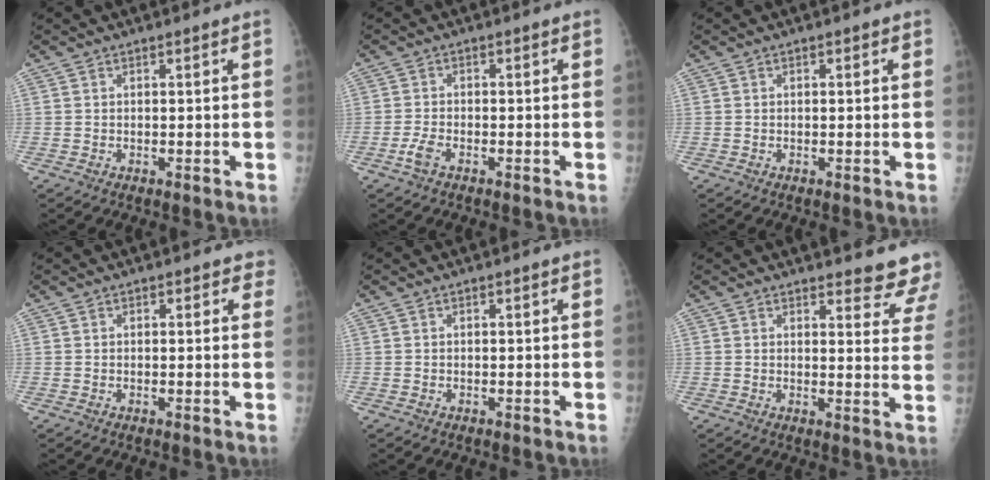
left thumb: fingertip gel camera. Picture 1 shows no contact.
{"total": 2.7, "force": [-1.6, 1.0, 1.9], "torque": [-0.048, 0.009, -0.034]}
{"total": 0.7, "force": [0.2, 0.4, 0.5], "torque": [-0.002, 0.002, 0.000]}
{"total": 1.9, "force": [0.9, 1.2, 1.1], "torque": [0.010, 0.002, 0.003]}
{"total": 0.0}
{"total": 8.9, "force": [8.7, 1.8, 1.0], "torque": [0.026, -0.075, 0.069]}